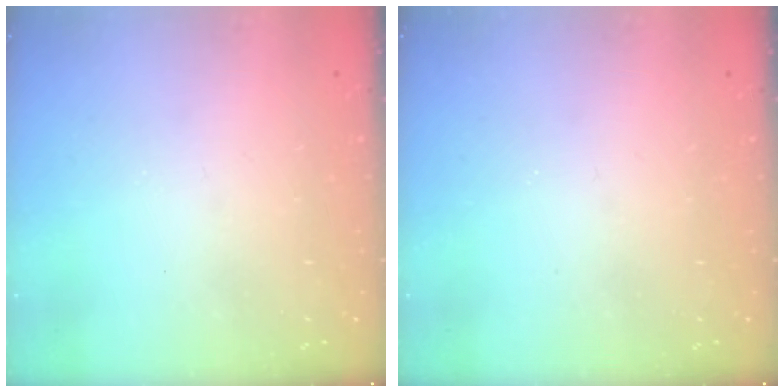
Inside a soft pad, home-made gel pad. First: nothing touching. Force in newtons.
{"total": 0.0}